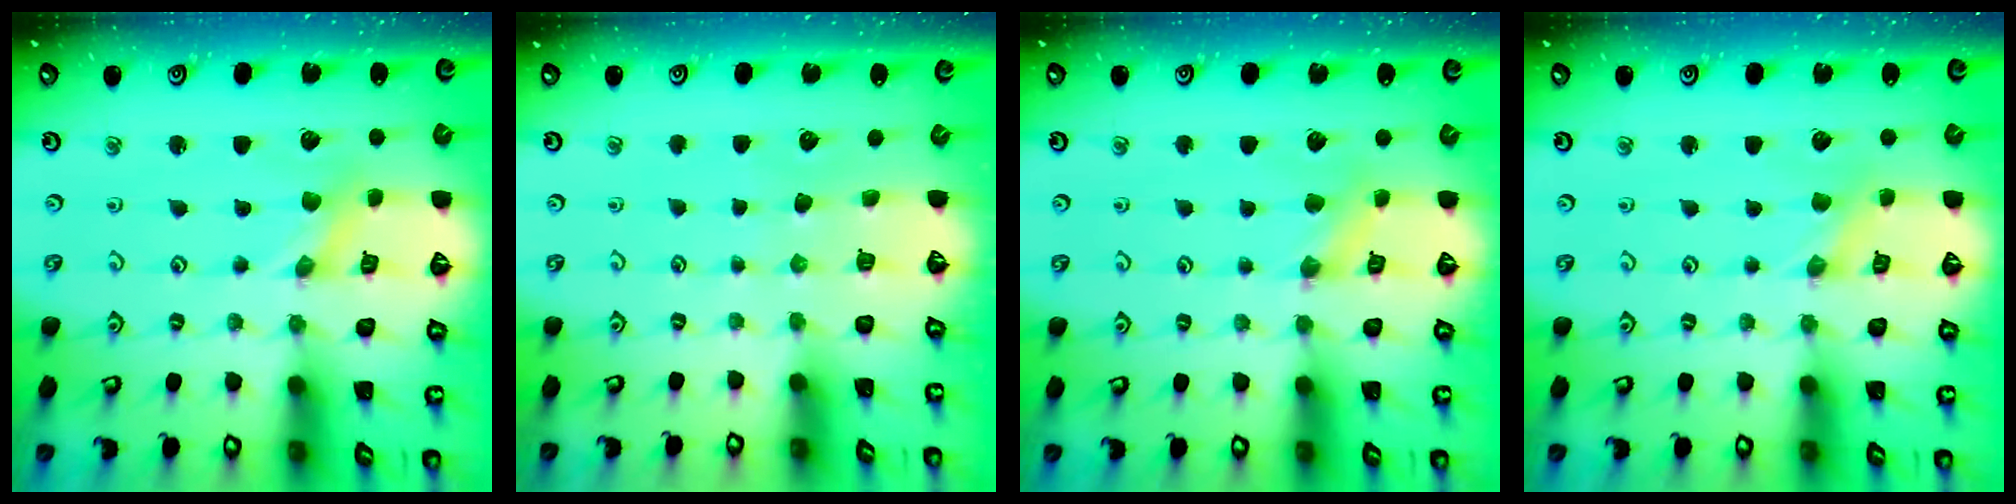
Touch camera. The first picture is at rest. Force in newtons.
{"total": 0.0}
{"total": 2.8, "press": 2.8, "slide": 0.4}
{"total": 0.0}